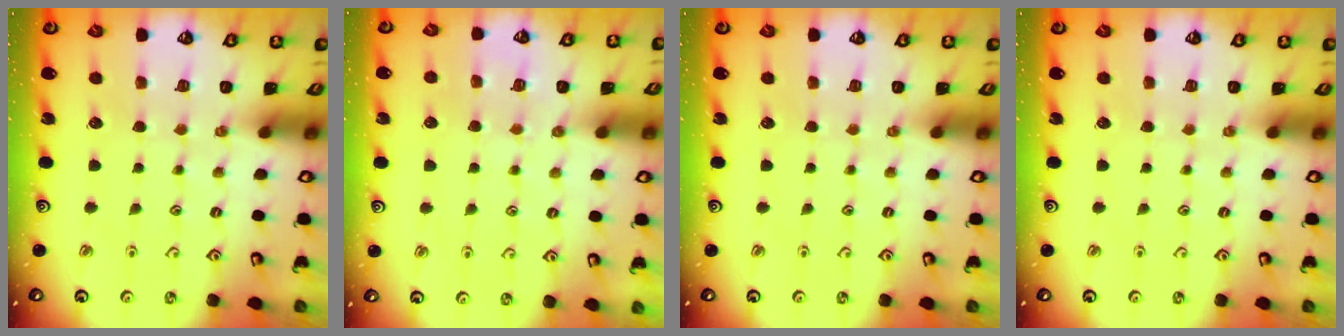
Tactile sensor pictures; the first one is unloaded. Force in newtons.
{"total": 5.3, "press": 5.3, "slide": 0.7}
{"total": 0.0}
{"total": 0.0}